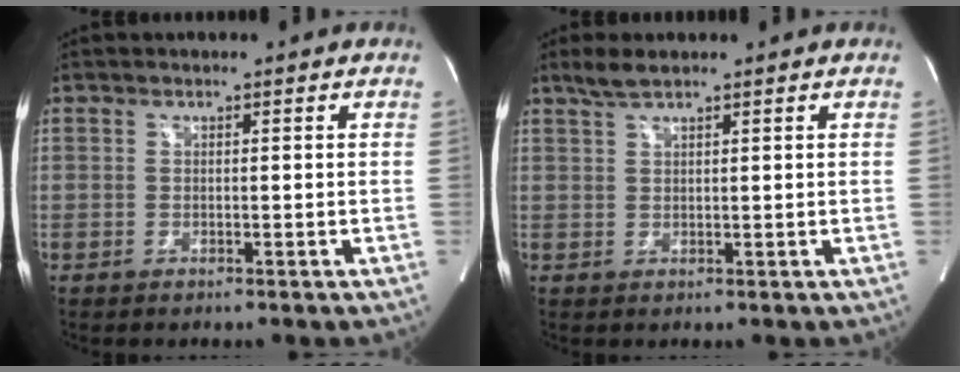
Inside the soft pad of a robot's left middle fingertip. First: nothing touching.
{"total": 2.5, "force": [2.0, 0.2, 1.4], "torque": [-0.039, 0.007, 0.043]}